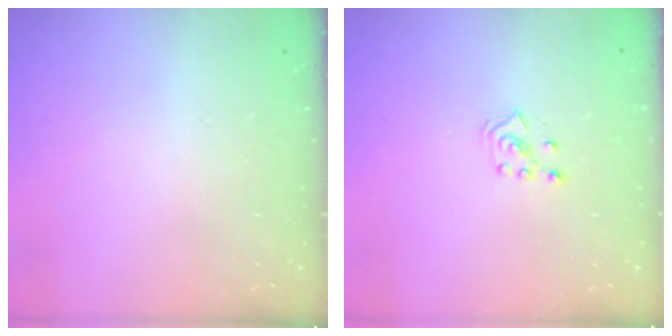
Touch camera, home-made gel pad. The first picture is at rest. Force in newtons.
{"total": 3.6, "press": 3.5, "slide": 0.7}